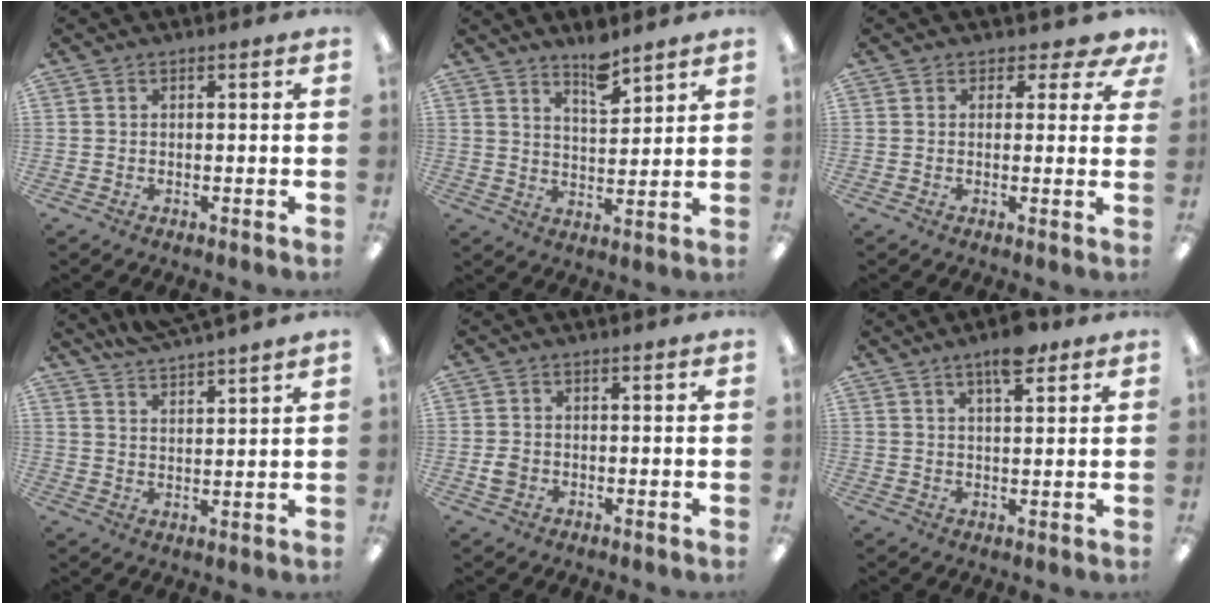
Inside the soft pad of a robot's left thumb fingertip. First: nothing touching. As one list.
[{"total": 7.4, "force": [6.1, 2.3, 3.4], "torque": [-0.042, -0.043, 0.103]}, {"total": 3.1, "force": [1.8, 2.1, 1.3], "torque": [-0.005, -0.009, 0.029]}, {"total": 5.2, "force": [5.2, -0.4, 0.5], "torque": [-0.028, -0.036, 0.096]}, {"total": 2.3, "force": [-0.3, 1.9, 1.3], "torque": [-0.024, 0.004, -0.006]}, {"total": 6.8, "force": [4.7, 2.2, 4.5], "torque": [-0.066, -0.021, 0.076]}]